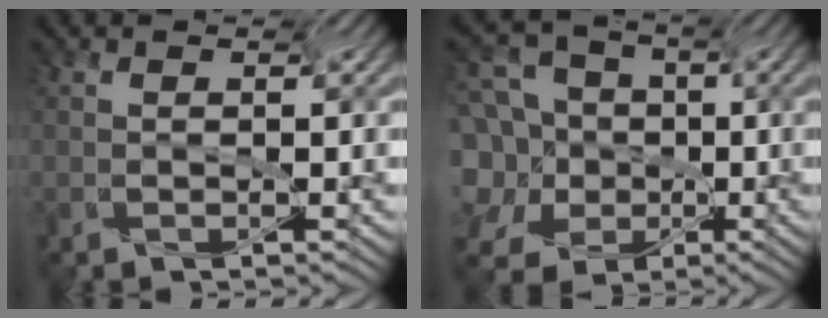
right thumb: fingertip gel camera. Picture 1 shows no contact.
{"total": 9.3, "force": [1.1, 7.6, 5.3], "torque": [-0.189, 0.037, 0.026]}